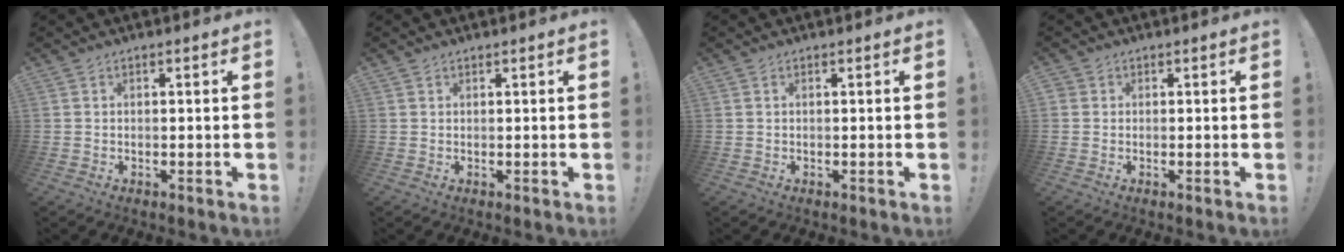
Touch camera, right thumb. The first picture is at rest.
{"total": 0.6, "force": [0.5, 0.2, 0.1], "torque": [0.000, -0.002, 0.011]}
{"total": 0.0}
{"total": 1.4, "force": [0.3, 1.2, 0.6], "torque": [-0.017, 0.004, 0.007]}